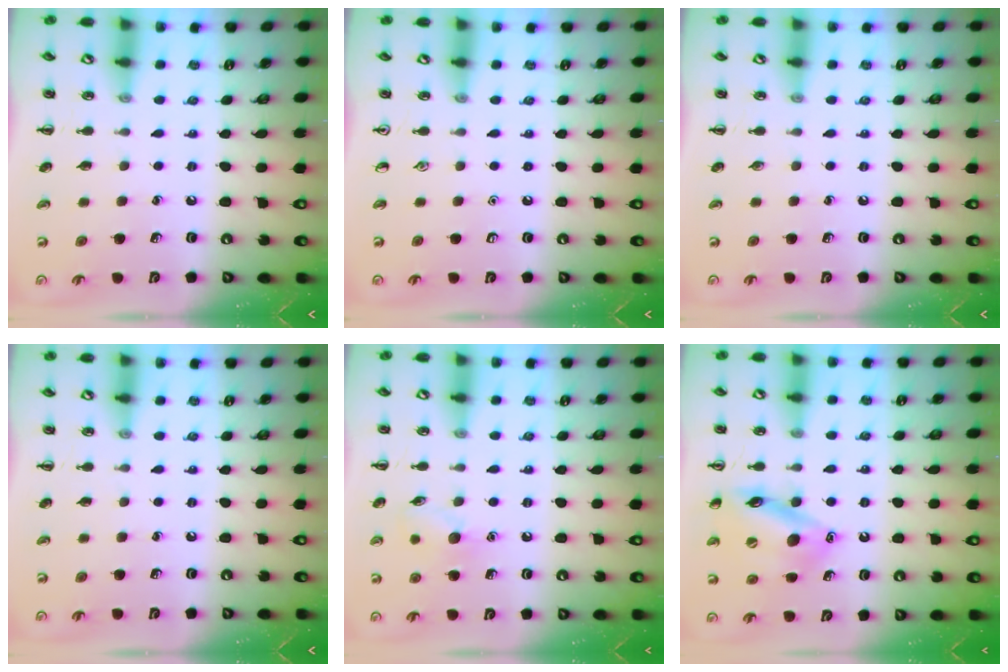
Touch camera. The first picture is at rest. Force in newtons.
{"total": 0.0}
{"total": 0.0}
{"total": 0.0}
{"total": 8.1, "press": 7.9, "slide": 1.5}
{"total": 15.0, "press": 14.7, "slide": 3.1}